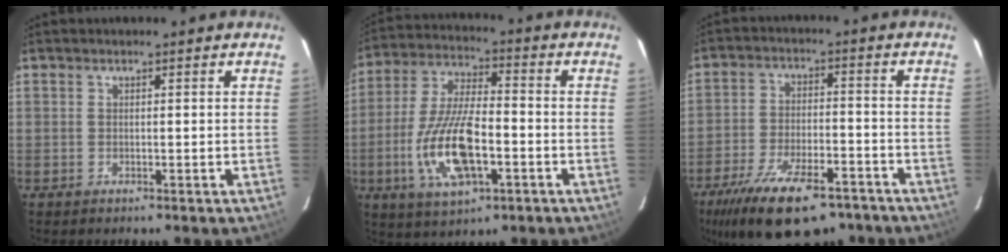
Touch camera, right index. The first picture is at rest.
{"total": 15.5, "force": [-4.7, 6.1, 13.5], "torque": [-0.286, -0.008, -0.084]}
{"total": 19.4, "force": [-13.6, 7.8, 11.4], "torque": [-0.227, -0.029, -0.209]}